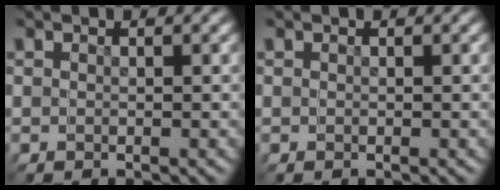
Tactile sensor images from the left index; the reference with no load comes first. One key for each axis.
{"total": 0.0}